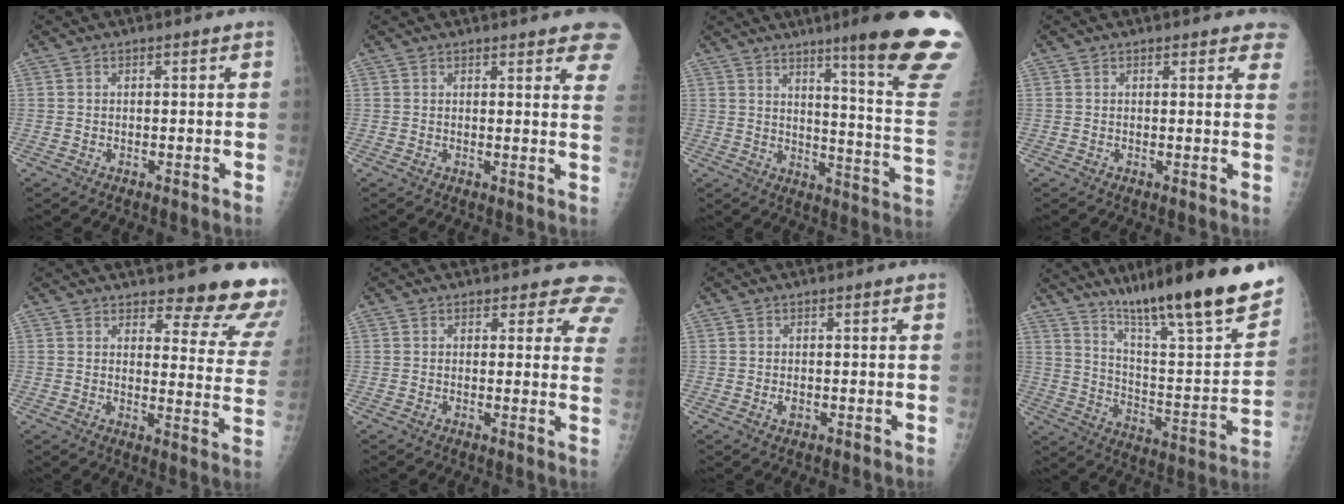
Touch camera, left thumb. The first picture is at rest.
{"total": 9.5, "force": [7.2, 2.0, 5.9], "torque": [-0.046, -0.023, 0.069]}
{"total": 21.8, "force": [14.3, 0.9, 16.5], "torque": [-0.193, -0.093, 0.191]}
{"total": 4.3, "force": [3.6, 1.5, 1.9], "torque": [0.010, -0.008, 0.029]}
{"total": 15.9, "force": [13.9, 4.2, 6.6], "torque": [-0.030, -0.112, 0.148]}
{"total": 7.8, "force": [6.9, 3.1, 1.5], "torque": [0.038, -0.030, 0.046]}
{"total": 1.1, "force": [-0.2, 0.7, 0.8], "torque": [-0.014, -0.002, -0.002]}
{"total": 26.0, "force": [19.4, 2.9, 17.1], "torque": [-0.240, -0.090, 0.301]}